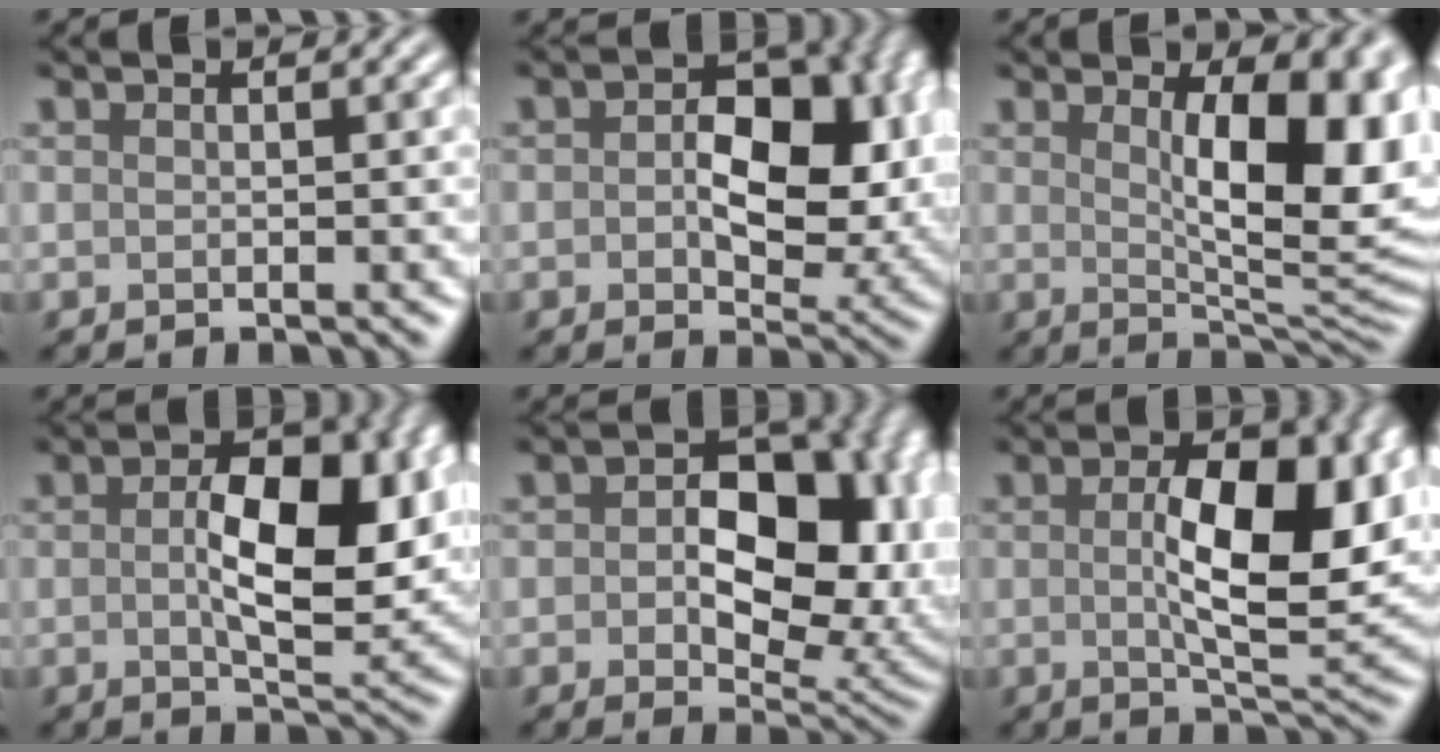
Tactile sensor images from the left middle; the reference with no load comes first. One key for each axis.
{"total": 10.6, "fx": 0.5, "fy": 6.3, "fz": 8.4, "tx": -0.101, "ty": 0.004, "tz": 0.005}
{"total": 10.7, "fx": 1.9, "fy": 4.0, "fz": 9.8, "tx": -0.115, "ty": -0.004, "tz": 0.033}
{"total": 8.7, "fx": 0.3, "fy": 4.1, "fz": 7.6, "tx": -0.118, "ty": -0.001, "tz": 0.008}
{"total": 13.5, "fx": 1.1, "fy": 8.6, "fz": 10.3, "tx": -0.114, "ty": 0.000, "tz": 0.025}
{"total": 9.0, "fx": 0.7, "fy": 3.5, "fz": 8.3, "tx": -0.127, "ty": -0.002, "tz": 0.014}